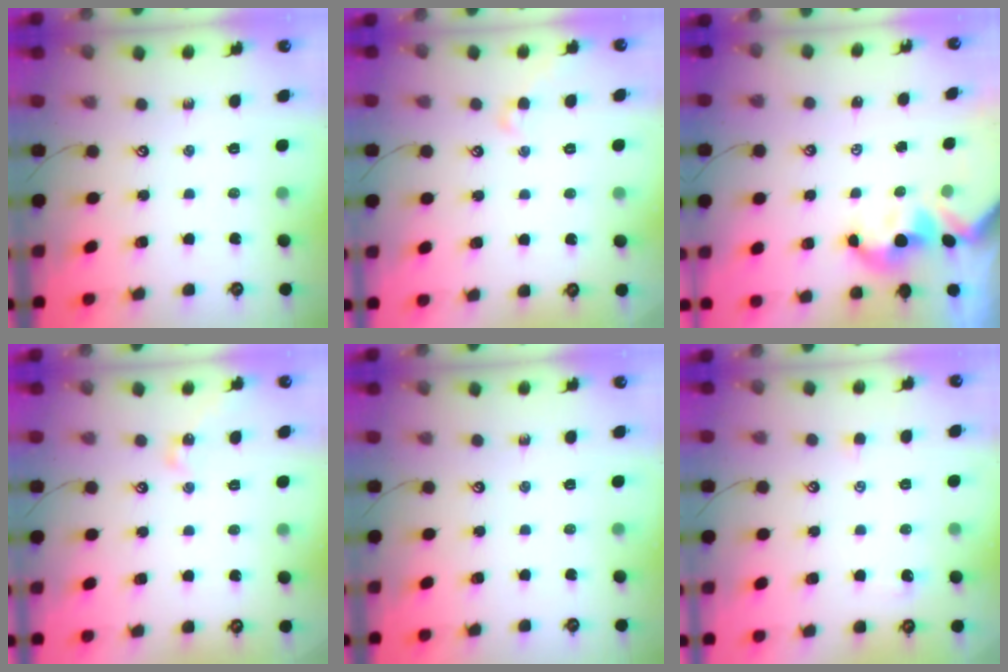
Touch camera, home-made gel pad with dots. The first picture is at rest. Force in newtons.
{"total": 1.0, "press": 1.0, "slide": 0.4}
{"total": 2.4, "press": 2.3, "slide": 0.3}
{"total": 5.1, "press": 5.1, "slide": 0.1}
{"total": 0.0}
{"total": 2.1, "press": 2.0, "slide": 0.4}